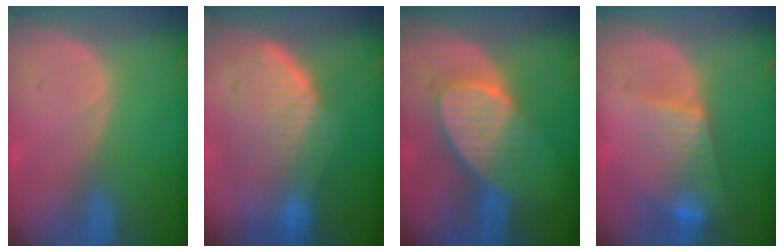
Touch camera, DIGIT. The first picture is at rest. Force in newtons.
{"total": 9.8, "press": 9.0, "slide": 3.8}
{"total": 7.6, "press": 7.4, "slide": 1.8}
{"total": 7.9, "press": 6.8, "slide": 4.0}